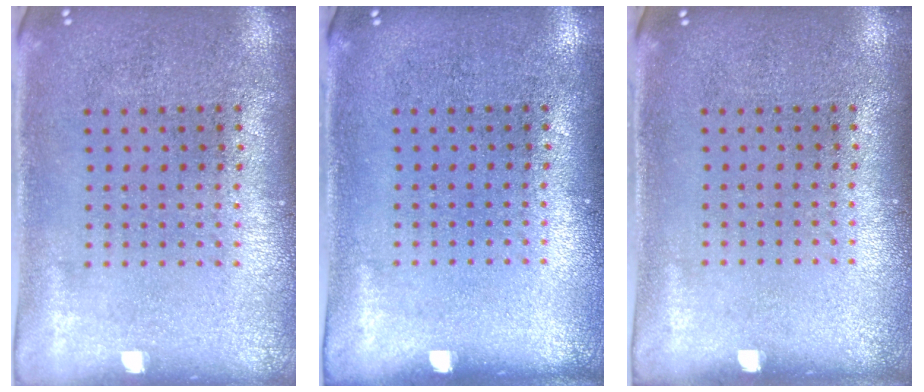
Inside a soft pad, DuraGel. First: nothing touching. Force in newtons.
{"total": 0.0}
{"total": 0.0}